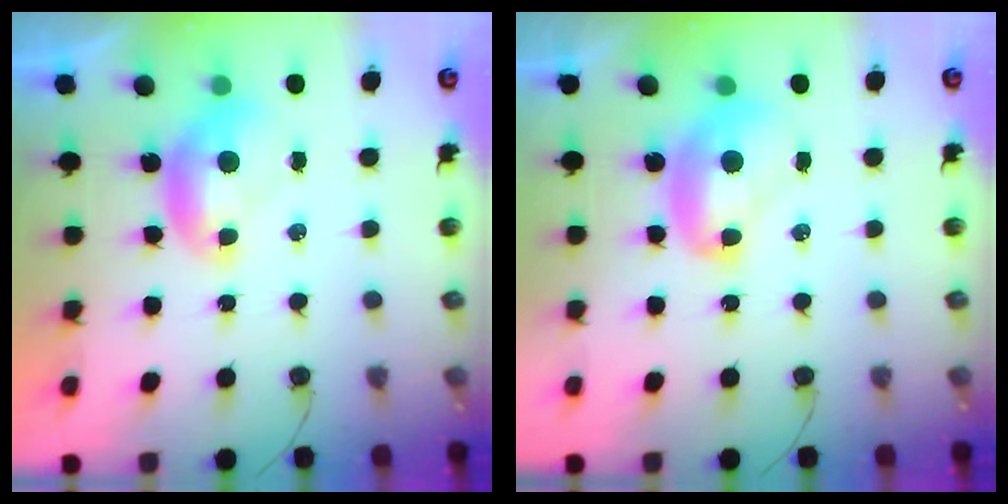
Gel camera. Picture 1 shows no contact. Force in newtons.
{"total": 2.4, "press": 2.3, "slide": 0.3}